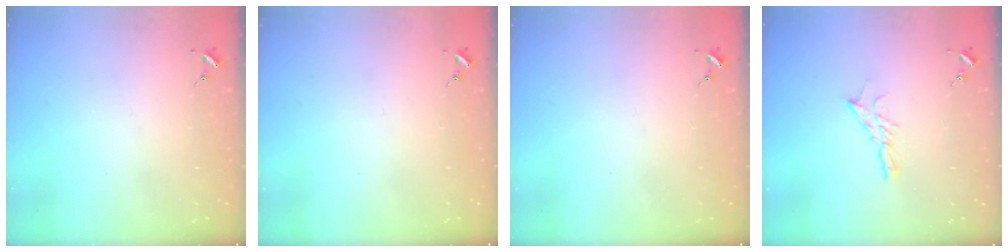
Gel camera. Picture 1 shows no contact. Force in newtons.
{"total": 0.0}
{"total": 0.0}
{"total": 6.3, "press": 6.3, "slide": 0.2}